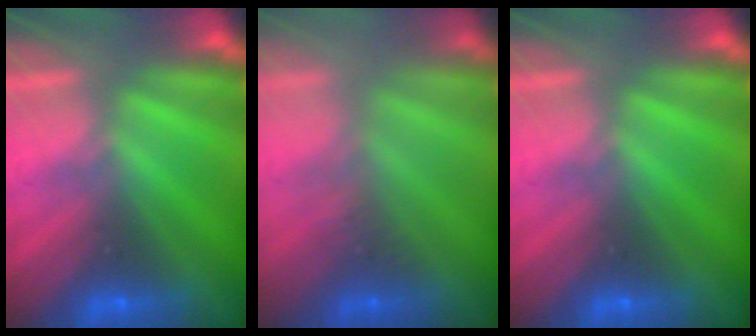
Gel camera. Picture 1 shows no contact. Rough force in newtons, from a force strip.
{"total": 2.9}
{"total": 0.0}